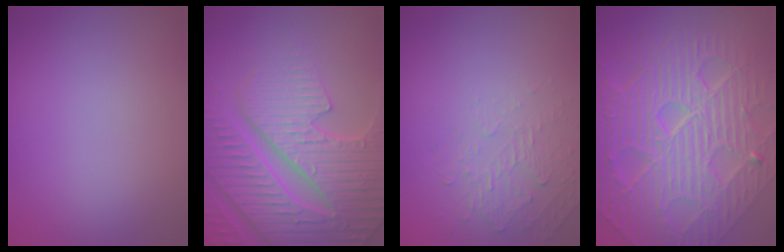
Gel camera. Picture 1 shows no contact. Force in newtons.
{"total": 7.6, "press": 7.4, "slide": 1.7}
{"total": 2.1, "press": 0.7, "slide": 2.0}
{"total": 11.4, "press": 7.5, "slide": 8.5}